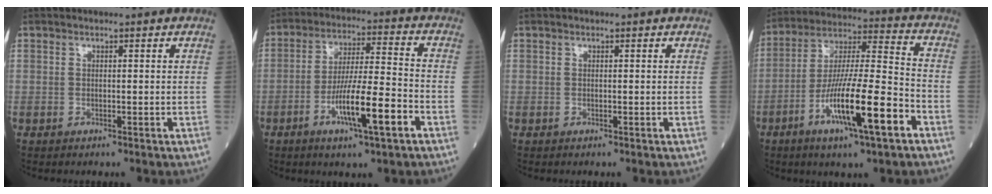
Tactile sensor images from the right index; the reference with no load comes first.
{"total": 11.5, "force": [-4.9, 0.8, 10.4], "torque": [-0.184, -0.004, -0.085]}
{"total": 0.0}
{"total": 16.2, "force": [-7.1, 1.3, 14.5], "torque": [-0.265, -0.013, -0.123]}